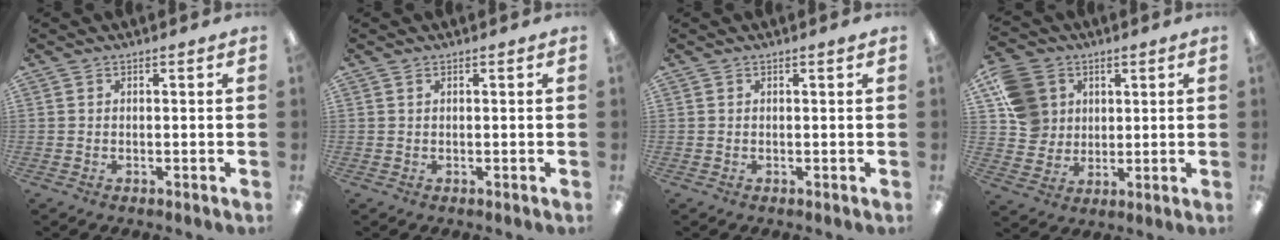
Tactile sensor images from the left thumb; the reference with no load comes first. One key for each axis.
{"total": 0.5, "fx": 0.3, "fy": 0.2, "fz": 0.4, "tx": -0.009, "ty": 0.003, "tz": 0.005}
{"total": 0.5, "fx": 0.3, "fy": 0.0, "fz": 0.4, "tx": -0.007, "ty": 0.002, "tz": 0.005}
{"total": 11.3, "fx": 4.4, "fy": 9.6, "fz": 3.9, "tx": -0.095, "ty": -0.003, "tz": 0.094}